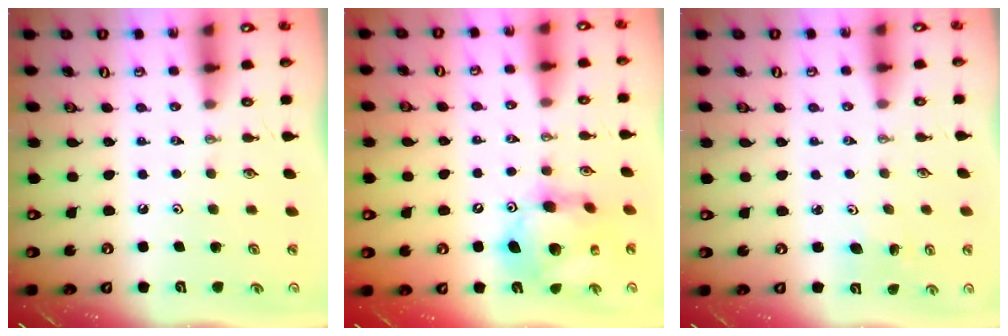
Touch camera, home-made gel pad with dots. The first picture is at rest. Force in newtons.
{"total": 14.4, "press": 14.3, "slide": 1.4}
{"total": 4.7, "press": 4.7, "slide": 0.4}